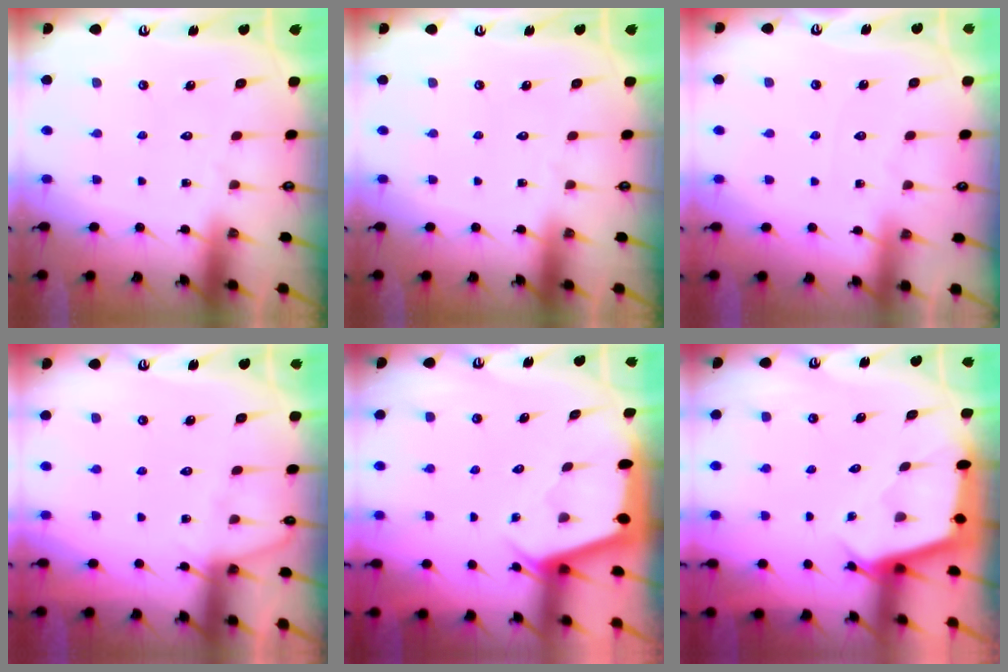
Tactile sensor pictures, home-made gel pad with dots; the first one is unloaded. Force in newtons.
{"total": 0.0}
{"total": 1.6, "press": 1.5, "slide": 0.3}
{"total": 4.2, "press": 4.2, "slide": 0.6}
{"total": 2.3, "press": 2.3, "slide": 0.3}
{"total": 2.5, "press": 2.5, "slide": 0.1}